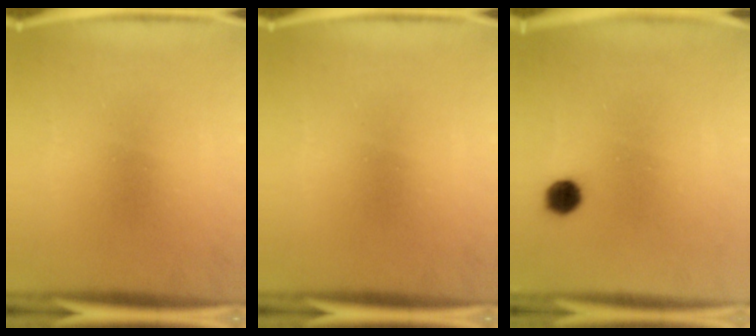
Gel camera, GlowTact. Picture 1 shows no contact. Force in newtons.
{"total": 0.0}
{"total": 4.2}